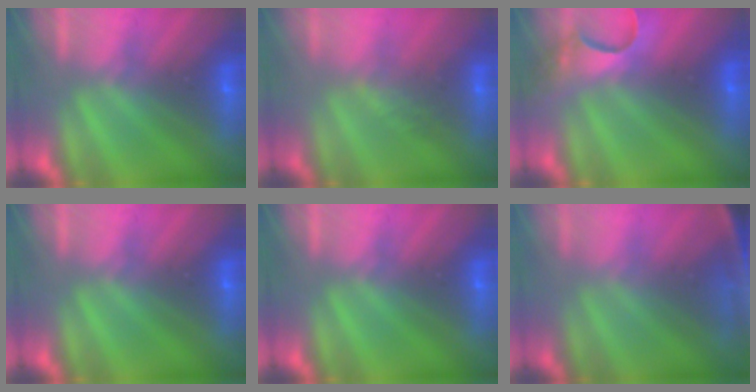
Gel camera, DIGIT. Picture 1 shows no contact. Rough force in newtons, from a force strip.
{"total": 1.3}
{"total": 4.9}
{"total": 0.0}
{"total": 0.0}
{"total": 6.7}